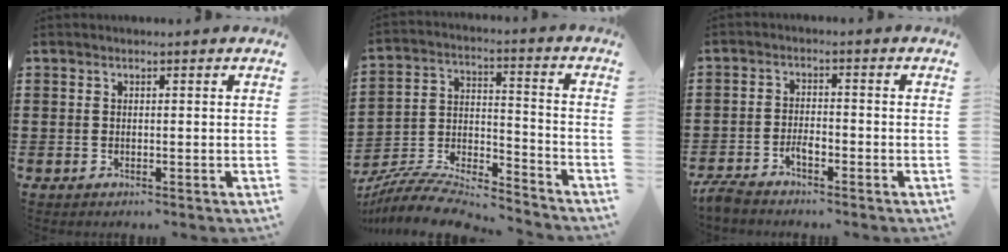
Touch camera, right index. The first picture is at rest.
{"total": 8.1, "force": [-7.6, 1.2, 2.4], "torque": [-0.051, 0.002, -0.153]}
{"total": 3.2, "force": [-2.5, 0.9, 1.7], "torque": [-0.038, 0.006, -0.051]}